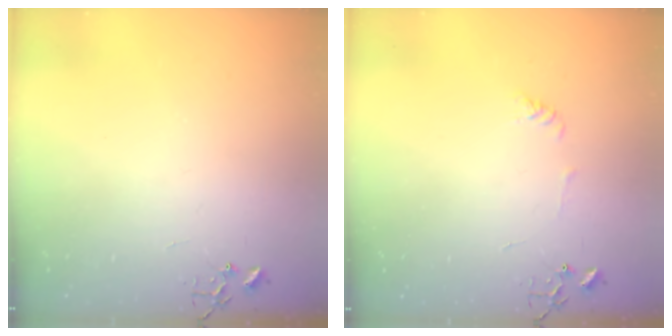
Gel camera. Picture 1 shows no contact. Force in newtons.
{"total": 4.8, "press": 4.8, "slide": 0.2}